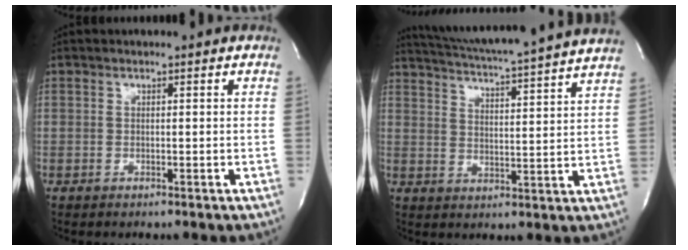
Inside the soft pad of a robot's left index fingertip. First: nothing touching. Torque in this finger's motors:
{"motor_torque": [-0.02, -0.11, 0.05, 0.06]}